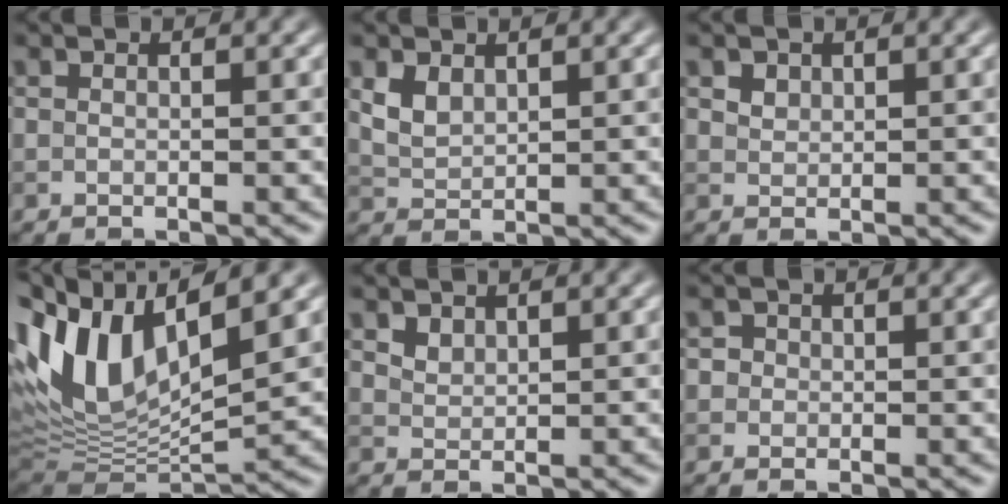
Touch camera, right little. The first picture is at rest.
{"total": 2.0, "force": [1.1, 1.3, 1.1], "torque": [-0.030, -0.002, 0.027]}
{"total": 1.6, "force": [1.0, 1.0, 0.6], "torque": [-0.013, -0.002, 0.022]}
{"total": 12.4, "force": [3.9, 5.7, 10.2], "torque": [-0.204, 0.007, 0.068]}
{"total": 1.4, "force": [1.0, 0.8, 0.5], "torque": [-0.012, -0.005, 0.022]}
{"total": 1.5, "force": [0.5, 1.4, 0.5], "torque": [0.006, 0.004, 0.006]}